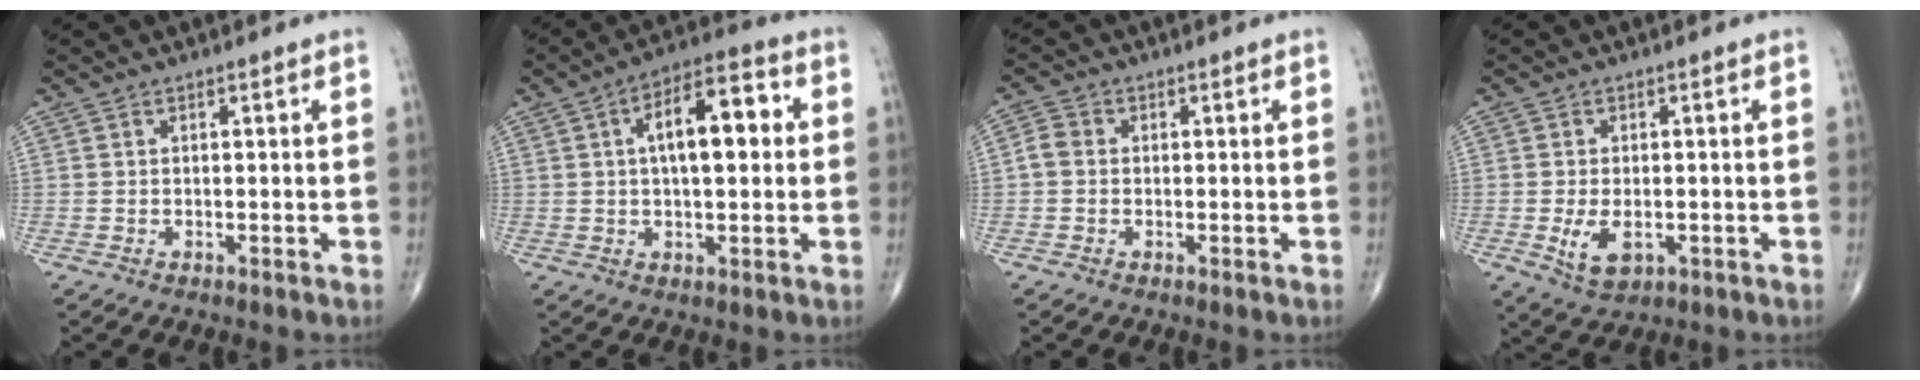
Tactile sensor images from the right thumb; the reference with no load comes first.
{"total": 12.4, "force": [2.1, 5.5, 10.9], "torque": [-0.157, 0.023, 0.026]}
{"total": 2.6, "force": [-0.2, 2.2, 1.4], "torque": [-0.024, 0.007, -0.012]}
{"total": 5.6, "force": [-1.3, 3.2, 4.4], "torque": [-0.078, -0.008, -0.015]}